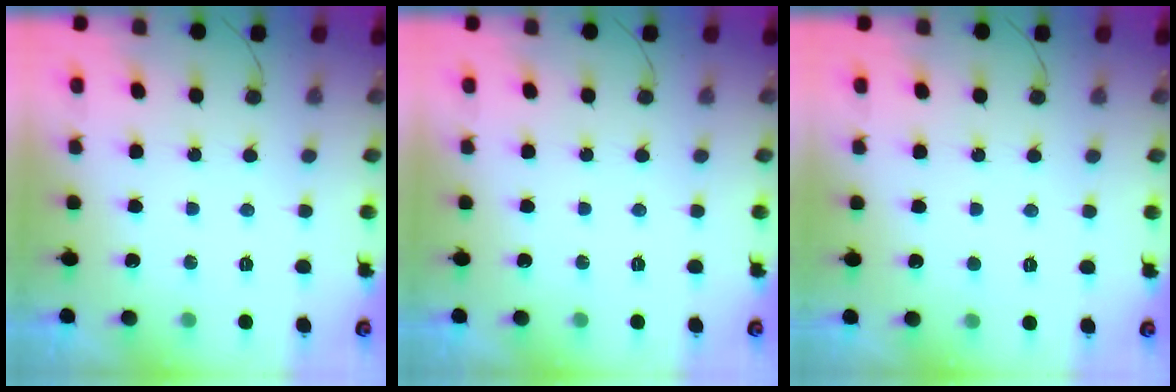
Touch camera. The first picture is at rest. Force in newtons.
{"total": 0.0}
{"total": 2.2, "press": 2.2, "slide": 0.2}